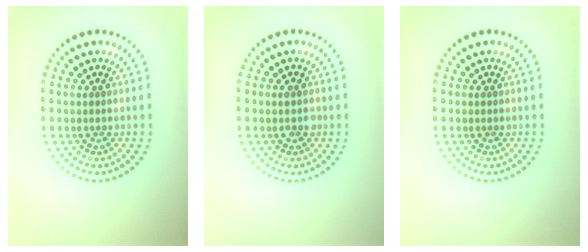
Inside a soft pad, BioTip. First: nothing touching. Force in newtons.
{"total": 1.2, "press": 1.2, "slide": 0.1}
{"total": 0.0}